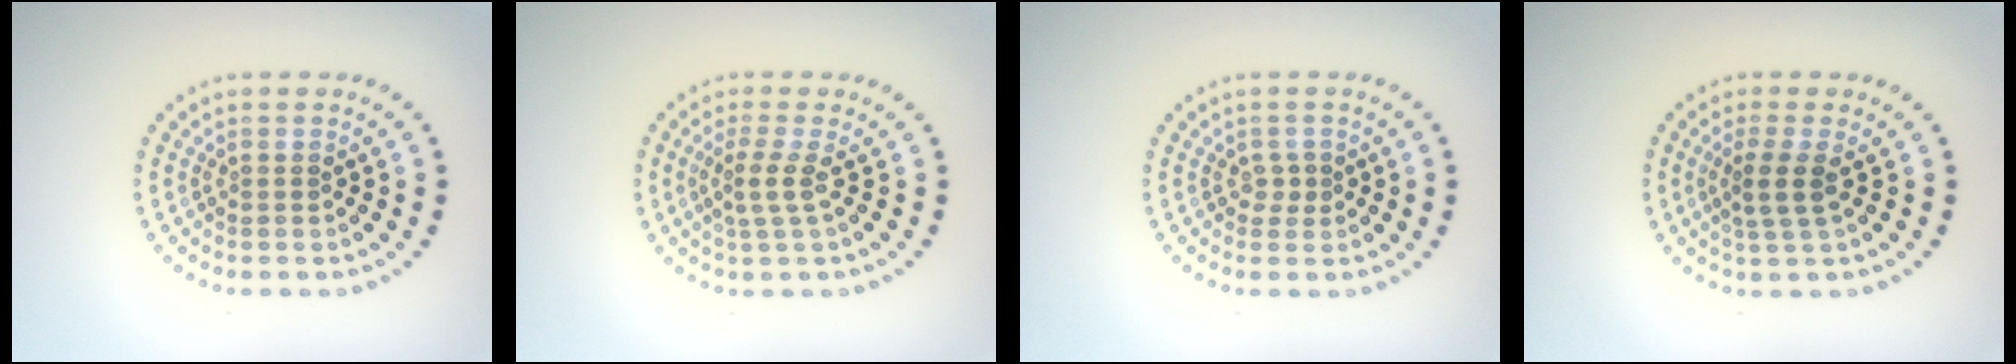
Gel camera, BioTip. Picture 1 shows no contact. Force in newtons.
{"total": 2.1, "press": 1.5, "slide": 1.4}
{"total": 1.1, "press": 0.9, "slide": 0.5}
{"total": 2.5, "press": 2.0, "slide": 1.5}